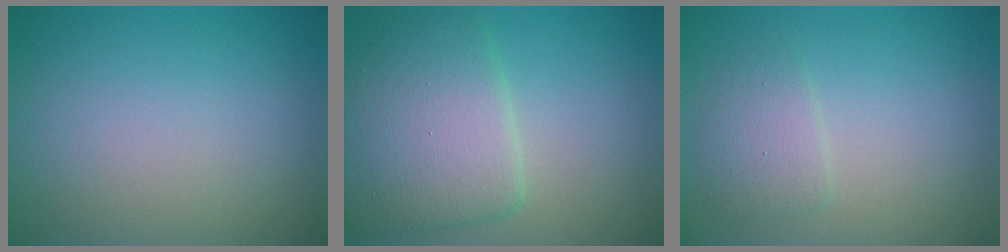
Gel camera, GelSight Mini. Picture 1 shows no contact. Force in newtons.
{"total": 6.6, "press": 6.6, "slide": 0.3}
{"total": 2.0, "press": 2.0, "slide": 0.1}